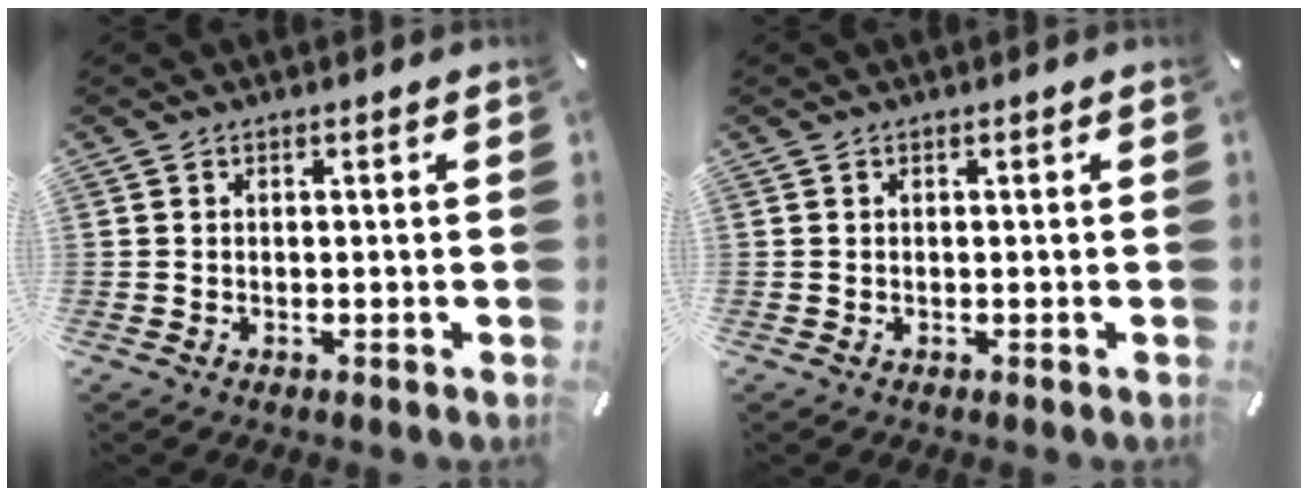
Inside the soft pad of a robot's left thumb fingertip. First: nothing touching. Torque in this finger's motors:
{"motor_torque": [0.00, 0.00, 0.00, 0.00, 0.00]}